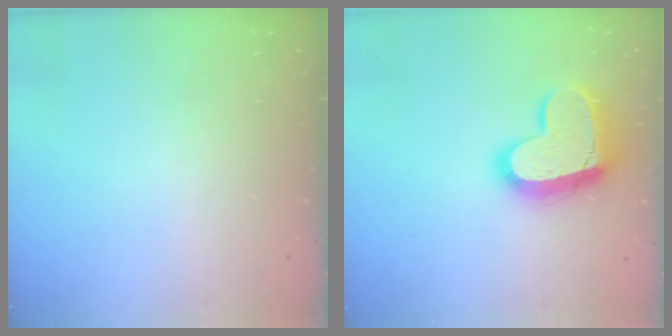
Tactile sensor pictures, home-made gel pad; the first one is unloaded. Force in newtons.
{"total": 18.2, "press": 18.2, "slide": 1.4}